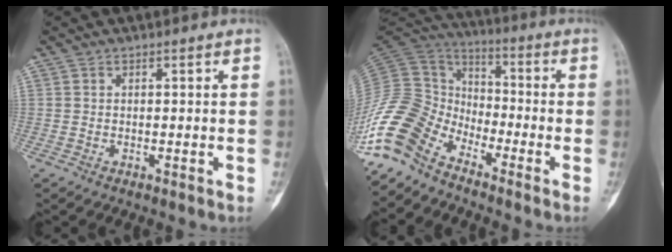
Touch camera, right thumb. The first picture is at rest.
{"total": 16.3, "force": [-11.6, 9.0, 7.1], "torque": [-0.141, 0.072, -0.239]}